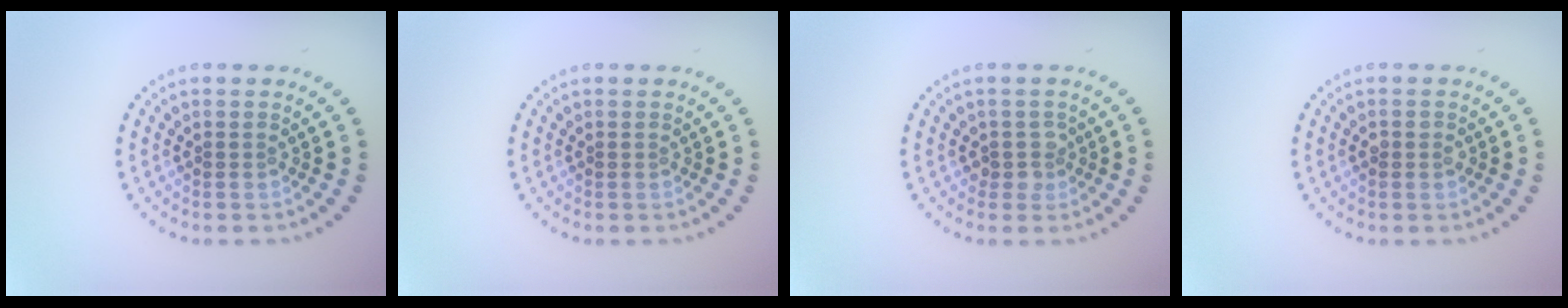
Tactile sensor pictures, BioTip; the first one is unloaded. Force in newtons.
{"total": 0.0}
{"total": 1.6, "press": 1.3, "slide": 0.9}
{"total": 1.2, "press": 1.1, "slide": 0.3}